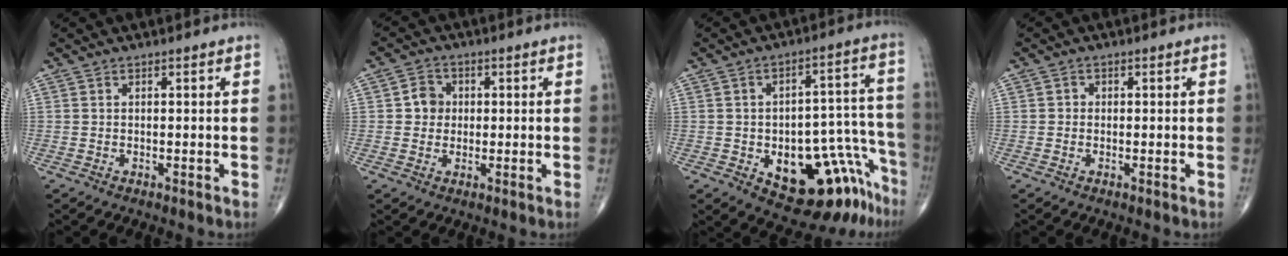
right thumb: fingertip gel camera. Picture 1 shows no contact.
{"total": 4.1, "force": [0.4, 3.8, 1.6], "torque": [-0.005, 0.005, 0.000]}
{"total": 17.3, "force": [-9.1, 8.3, 12.1], "torque": [-0.092, 0.095, -0.115]}
{"total": 0.9, "force": [-0.1, 0.9, 0.3], "torque": [0.002, 0.003, -0.005]}